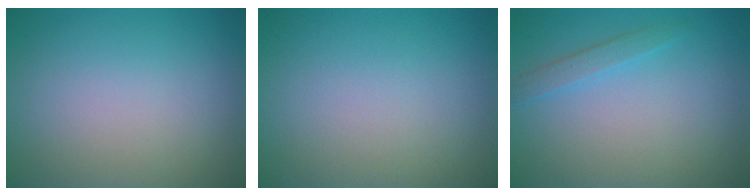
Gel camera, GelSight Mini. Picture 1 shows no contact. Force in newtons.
{"total": 0.0}
{"total": 1.3, "press": 1.3, "slide": 0.1}